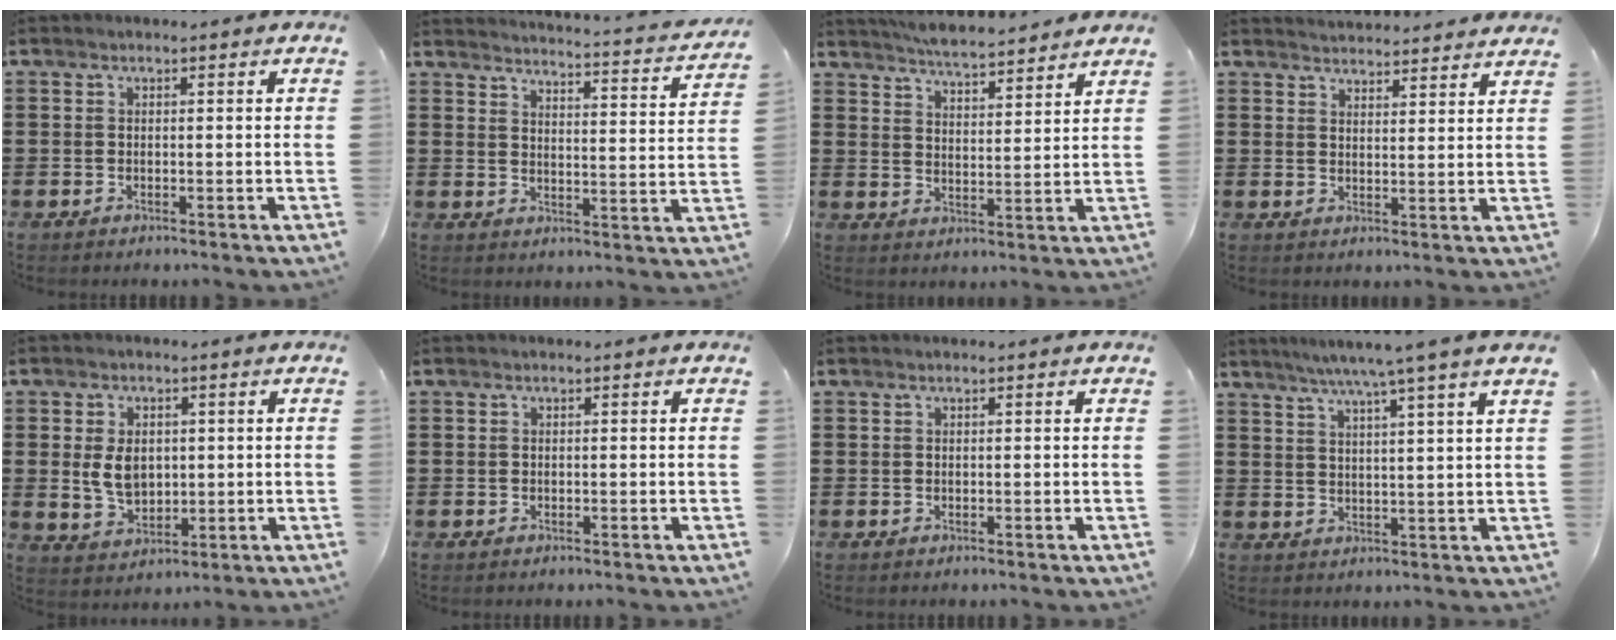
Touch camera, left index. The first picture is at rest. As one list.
[{"total": 3.2, "force": [3.1, -0.5, 0.8], "torque": [-0.026, -0.036, 0.044]}, {"total": 4.8, "force": [4.8, -0.1, 0.8], "torque": [-0.034, -0.026, 0.085]}, {"total": 3.1, "force": [3.1, -0.3, -0.2], "torque": [-0.004, -0.015, 0.055]}, {"total": 5.4, "force": [0.5, 3.8, 3.8], "torque": [-0.080, 0.005, 0.005]}, {"total": 0.0}, {"total": 0.0}, {"total": 5.9, "force": [4.7, -1.5, 3.3], "torque": [-0.075, -0.018, 0.076]}]